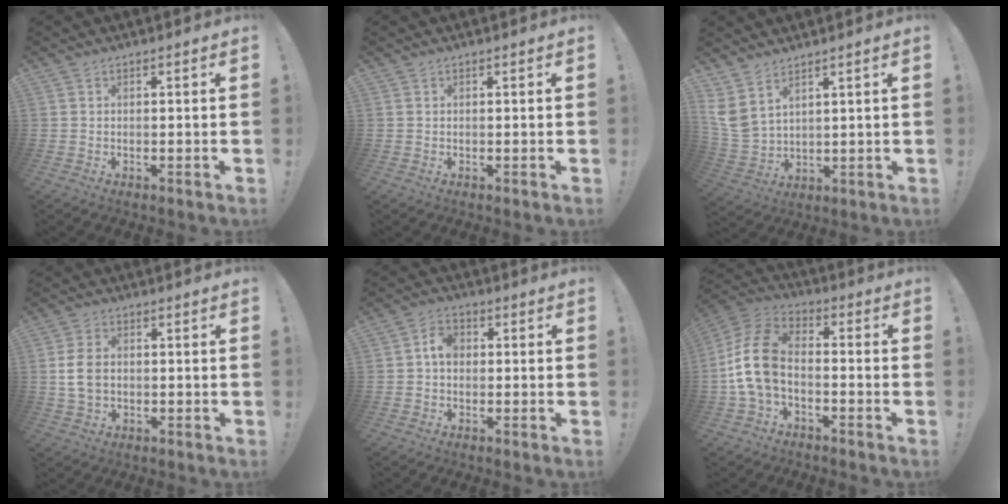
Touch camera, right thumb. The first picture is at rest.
{"total": 0.0}
{"total": 6.4, "force": [4.4, 3.2, 3.3], "torque": [-0.082, -0.028, 0.090]}
{"total": 6.9, "force": [0.1, 4.9, 4.8], "torque": [-0.090, 0.007, 0.002]}
{"total": 4.9, "force": [0.0, 3.5, 3.4], "torque": [-0.056, 0.010, 0.000]}
{"total": 13.9, "force": [-1.9, 9.2, 10.2], "torque": [-0.203, 0.025, -0.027]}